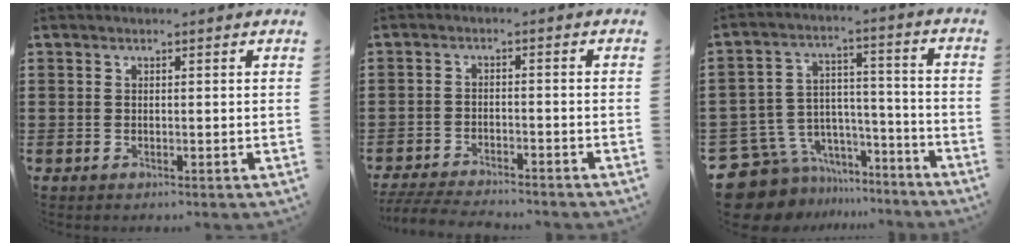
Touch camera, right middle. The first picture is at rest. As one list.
[{"total": 4.4, "force": [-4.3, 0.5, 0.9], "torque": [-0.027, -0.005, -0.091]}, {"total": 9.3, "force": [-7.4, 5.5, 1.1], "torque": [-0.055, 0.007, -0.141]}]